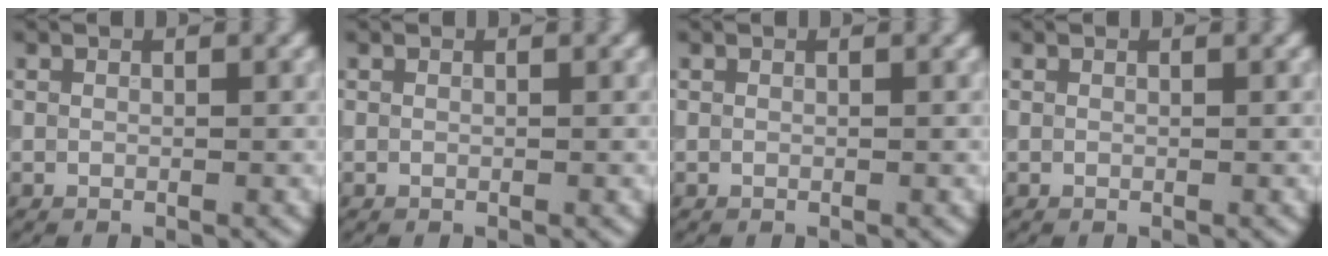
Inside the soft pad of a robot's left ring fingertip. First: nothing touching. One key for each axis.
{"total": 0.0}
{"total": 0.0}
{"total": 0.0}